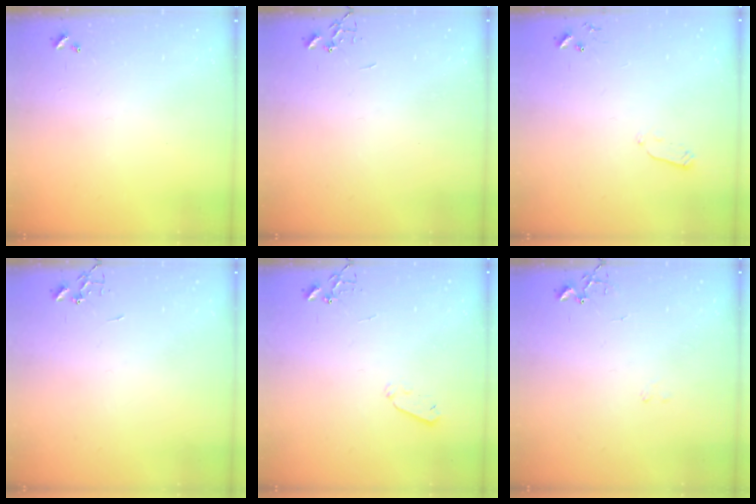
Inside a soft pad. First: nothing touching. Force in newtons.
{"total": 0.0}
{"total": 4.0, "press": 3.9, "slide": 1.0}
{"total": 0.0}
{"total": 4.0, "press": 3.9, "slide": 0.8}
{"total": 8.6, "press": 8.5, "slide": 0.7}